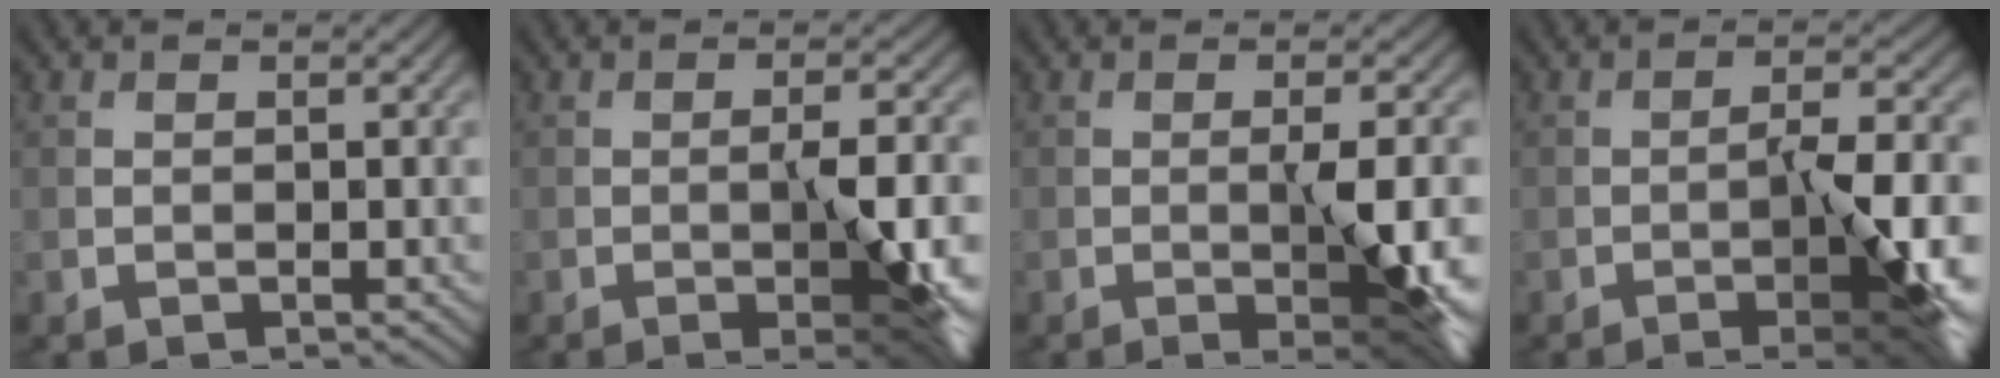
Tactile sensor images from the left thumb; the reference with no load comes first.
{"total": 7.6, "force": [-2.0, 1.7, 7.2], "torque": [-0.114, -0.008, -0.023]}
{"total": 7.0, "force": [-1.5, 1.4, 6.7], "torque": [-0.109, -0.008, -0.016]}
{"total": 9.8, "force": [-3.3, 2.2, 9.0], "torque": [-0.137, -0.004, -0.045]}